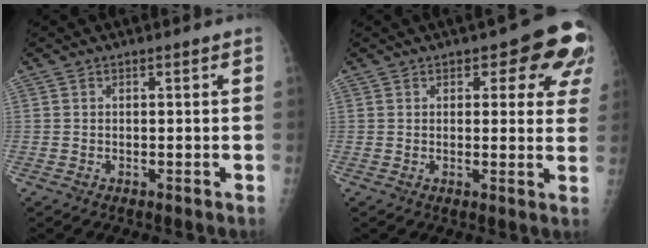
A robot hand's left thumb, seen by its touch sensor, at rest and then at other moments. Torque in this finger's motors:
{"motor_torque": [0.15, 0.29, 0.15, 0.00, 0.09]}